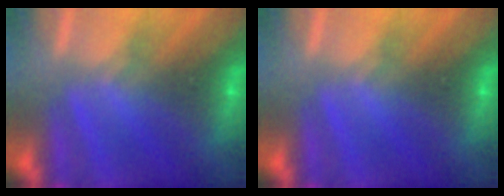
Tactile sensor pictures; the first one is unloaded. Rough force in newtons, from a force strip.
{"total": 0.0}